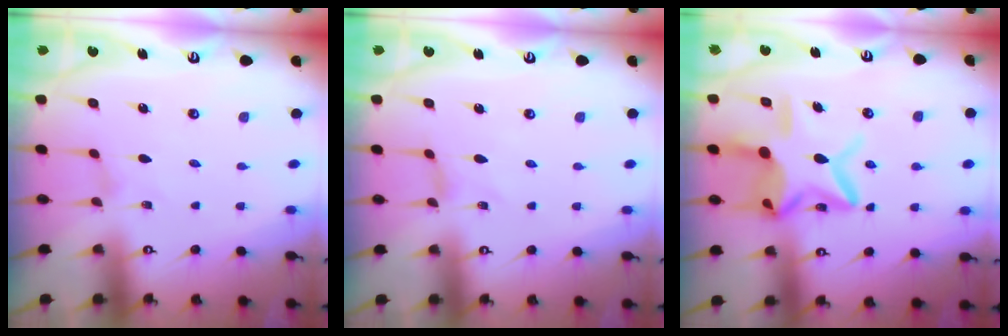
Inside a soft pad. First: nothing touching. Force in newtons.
{"total": 0.0}
{"total": 15.6, "press": 15.6, "slide": 1.1}